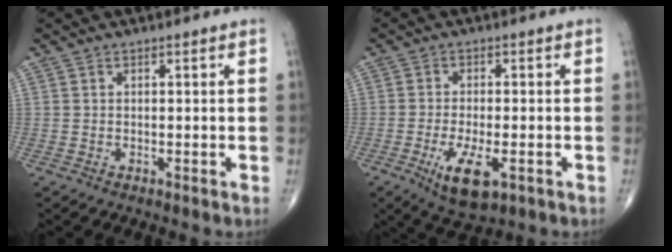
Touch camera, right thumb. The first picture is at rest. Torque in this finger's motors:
{"motor_torque": [0.10, -0.05, 0.50, 0.36, 0.09]}